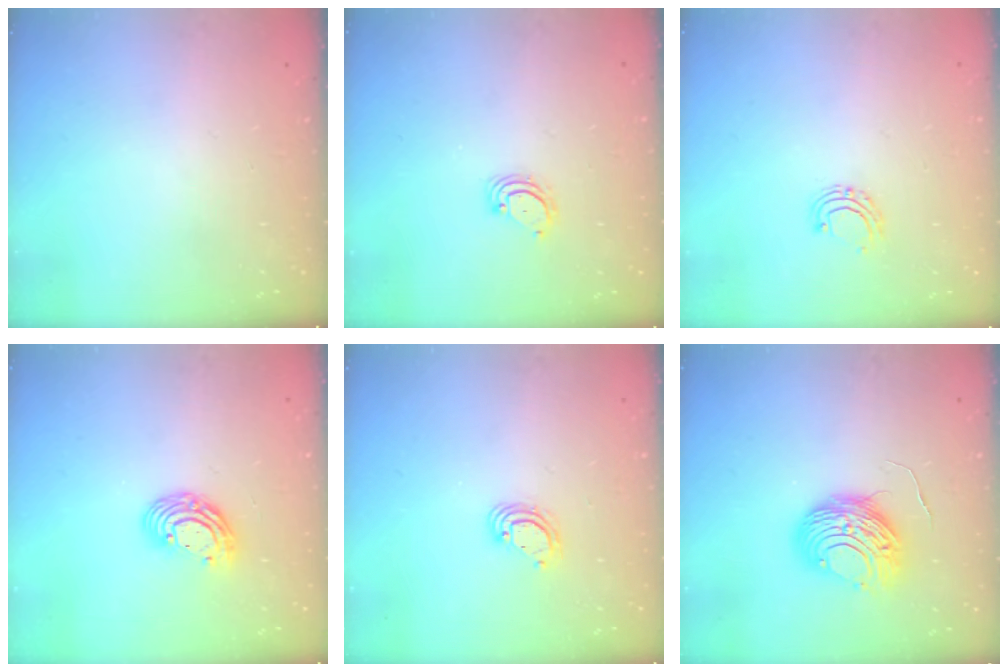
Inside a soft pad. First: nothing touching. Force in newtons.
{"total": 3.2, "press": 3.2, "slide": 0.3}
{"total": 5.2, "press": 5.2, "slide": 0.6}
{"total": 9.2, "press": 9.2, "slide": 0.6}
{"total": 4.6, "press": 4.6, "slide": 0.2}
{"total": 10.0, "press": 10.0, "slide": 0.9}